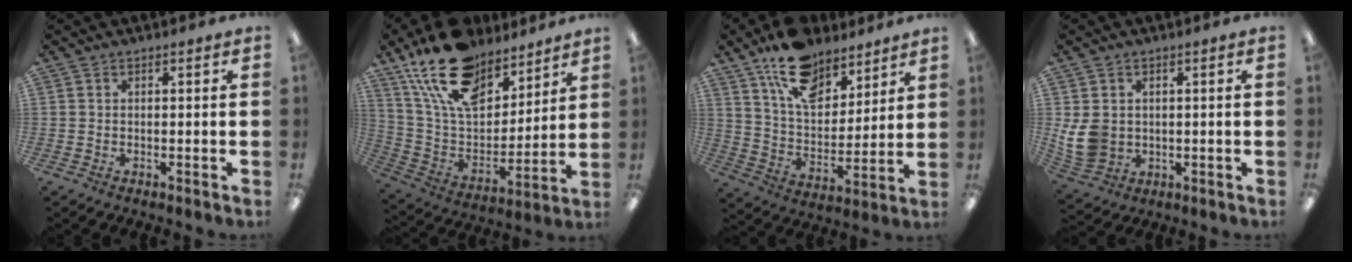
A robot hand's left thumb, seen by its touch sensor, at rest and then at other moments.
{"total": 20.6, "force": [15.1, 10.3, 9.5], "torque": [-0.191, -0.083, 0.277]}
{"total": 15.5, "force": [11.5, 7.9, 6.8], "torque": [-0.117, -0.063, 0.210]}
{"total": 7.7, "force": [0.9, 6.5, 4.0], "torque": [-0.104, 0.001, 0.020]}